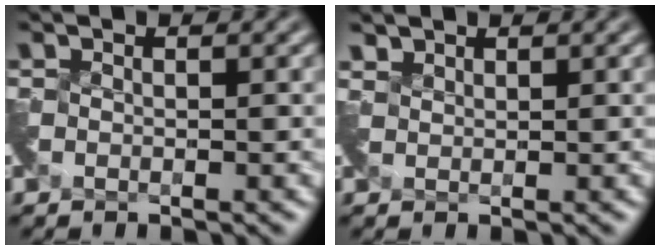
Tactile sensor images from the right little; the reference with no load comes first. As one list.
[{"total": 1.3, "force": [1.0, 0.2, -0.8], "torque": [0.012, 0.006, 0.028]}]